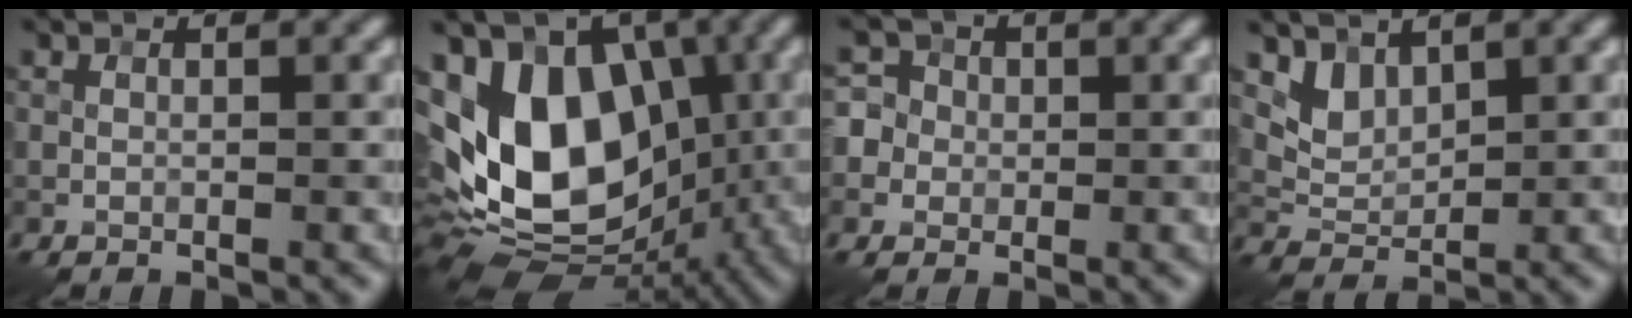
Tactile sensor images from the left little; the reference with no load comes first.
{"total": 14.6, "force": [-0.4, 9.6, 11.0], "torque": [-0.190, 0.004, -0.020]}
{"total": 4.9, "force": [0.3, 4.7, 1.4], "torque": [-0.016, 0.033, -0.011]}
{"total": 2.2, "force": [1.8, 1.0, 0.9], "torque": [-0.028, -0.015, 0.043]}